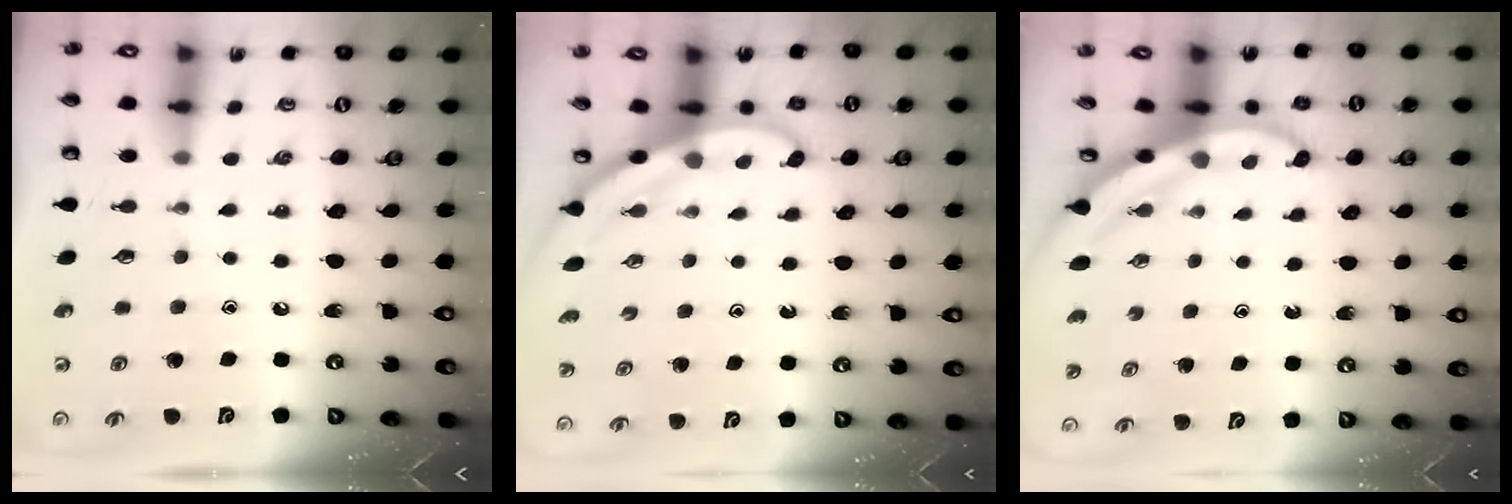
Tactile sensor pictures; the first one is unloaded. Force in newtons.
{"total": 3.1, "press": 3.1, "slide": 0.2}
{"total": 3.8, "press": 3.7, "slide": 0.4}